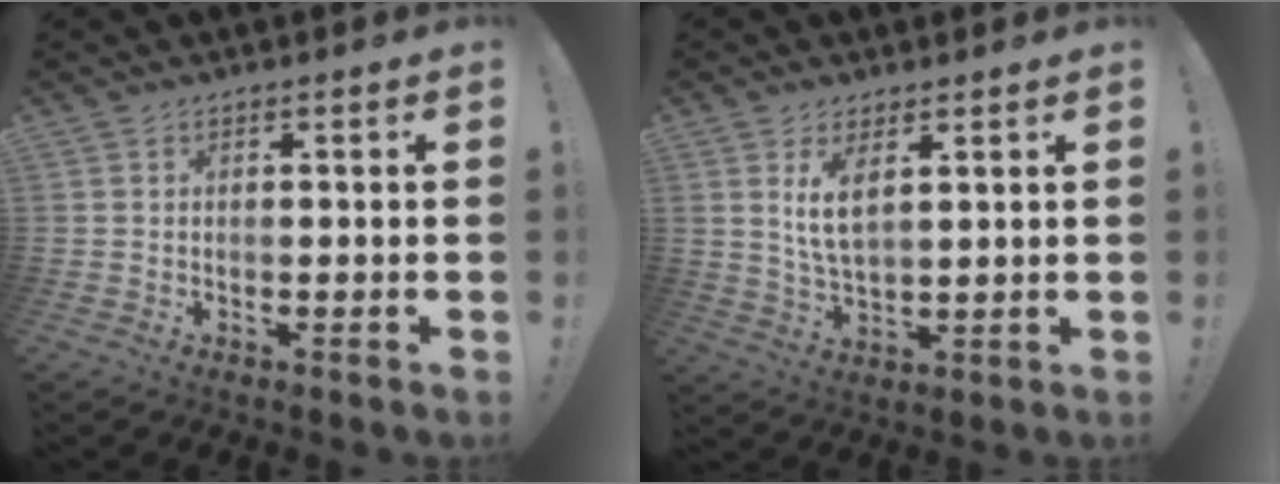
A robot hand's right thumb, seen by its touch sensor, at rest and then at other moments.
{"total": 6.7, "force": [2.9, 2.7, 5.4], "torque": [-0.101, -0.012, 0.049]}